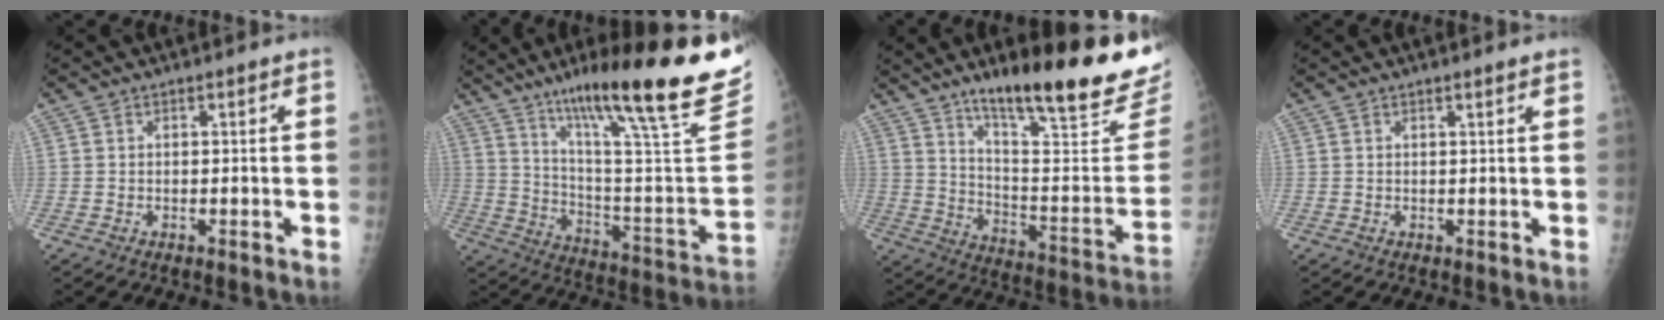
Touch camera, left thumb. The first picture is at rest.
{"total": 30.8, "force": [21.2, 4.1, 21.9], "torque": [-0.311, -0.094, 0.320]}
{"total": 26.1, "force": [18.6, 4.3, 17.8], "torque": [-0.238, -0.102, 0.285]}
{"total": 1.3, "force": [1.1, -0.1, 0.7], "torque": [-0.006, 0.000, 0.016]}